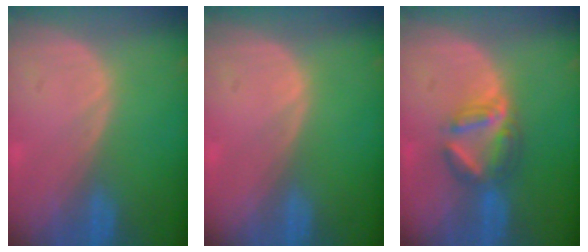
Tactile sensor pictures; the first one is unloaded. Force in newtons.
{"total": 0.0}
{"total": 5.9, "press": 5.4, "slide": 2.3}